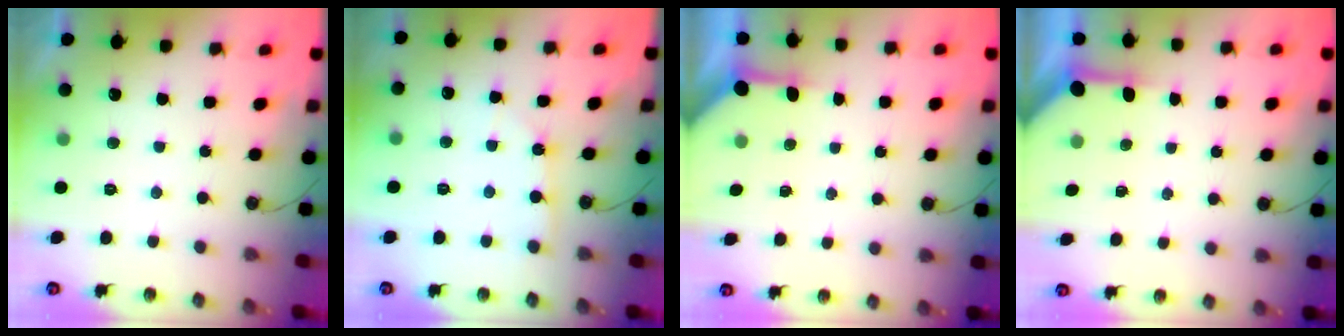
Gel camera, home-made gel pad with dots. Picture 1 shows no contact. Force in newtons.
{"total": 3.1, "press": 3.0, "slide": 0.4}
{"total": 3.2, "press": 3.2, "slide": 0.4}
{"total": 3.7, "press": 3.7, "slide": 0.3}